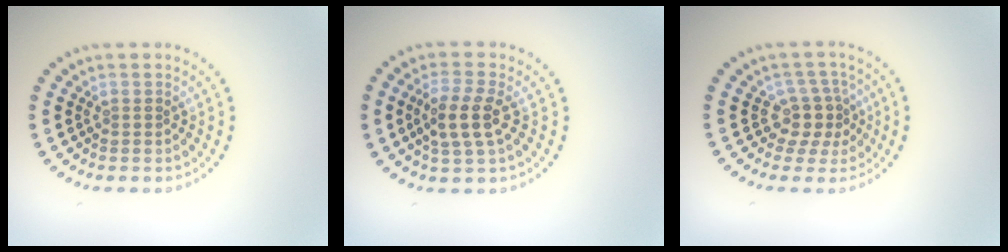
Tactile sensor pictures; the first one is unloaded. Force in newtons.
{"total": 3.4, "press": 3.1, "slide": 1.2}
{"total": 2.9, "press": 2.2, "slide": 1.9}